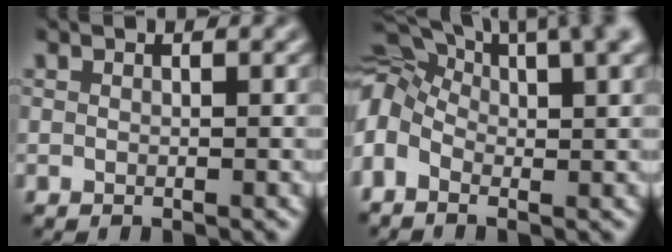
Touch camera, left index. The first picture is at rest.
{"total": 11.6, "force": [1.8, 6.4, 9.5], "torque": [-0.204, 0.018, 0.017]}